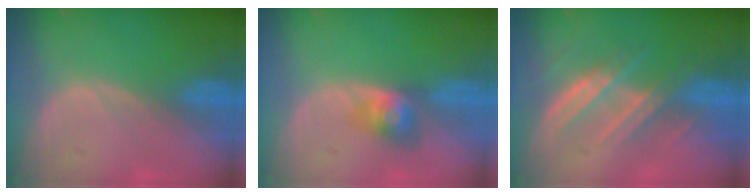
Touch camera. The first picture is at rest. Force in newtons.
{"total": 3.5, "press": 3.5, "slide": 0.2}
{"total": 7.1, "press": 6.6, "slide": 2.6}